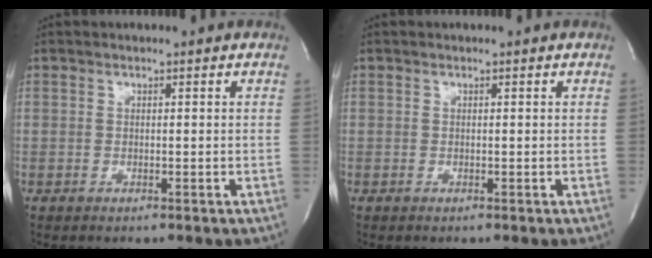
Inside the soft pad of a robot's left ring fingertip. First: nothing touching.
{"total": 0.0}